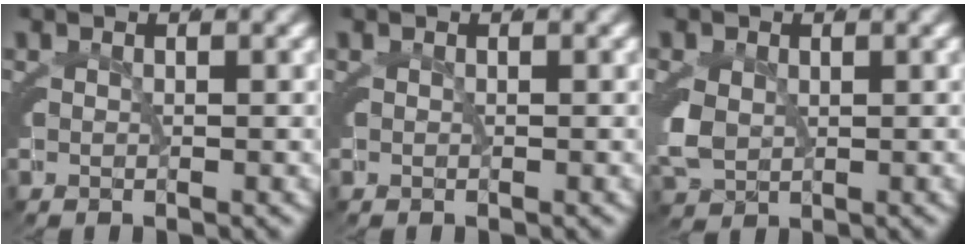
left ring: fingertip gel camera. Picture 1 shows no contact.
{"total": 0.0}
{"total": 3.6, "force": [-0.4, 3.1, 1.8], "torque": [-0.068, -0.024, 0.012]}